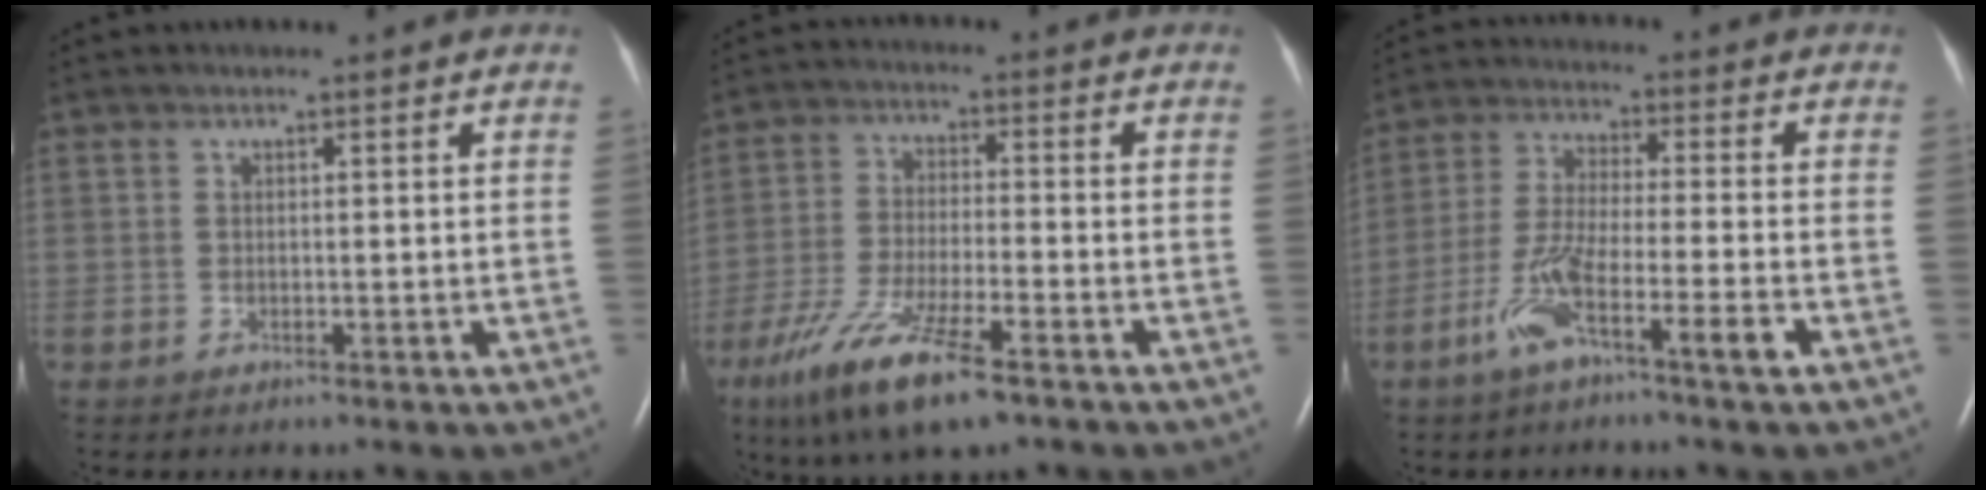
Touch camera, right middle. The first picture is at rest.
{"total": 11.9, "force": [-7.3, 2.0, 9.1], "torque": [-0.184, -0.027, -0.128]}
{"total": 8.3, "force": [-4.7, 0.3, 6.9], "torque": [-0.143, -0.001, -0.089]}